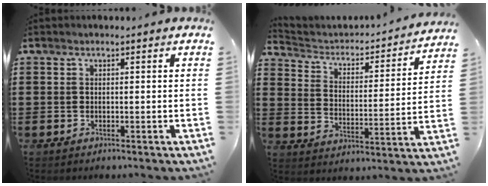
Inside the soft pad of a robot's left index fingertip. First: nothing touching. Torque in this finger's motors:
{"motor_torque": [0.27, 0.33, -0.07, 0.01]}